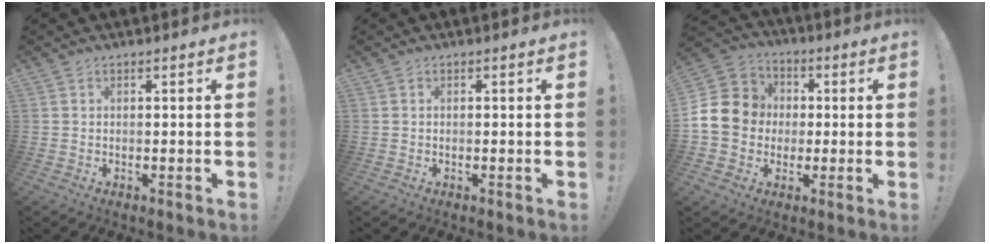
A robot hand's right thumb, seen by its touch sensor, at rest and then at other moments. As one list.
[{"total": 0.0}, {"total": 14.5, "force": [-0.2, 13.1, 6.2], "torque": [-0.112, 0.016, 0.006]}]